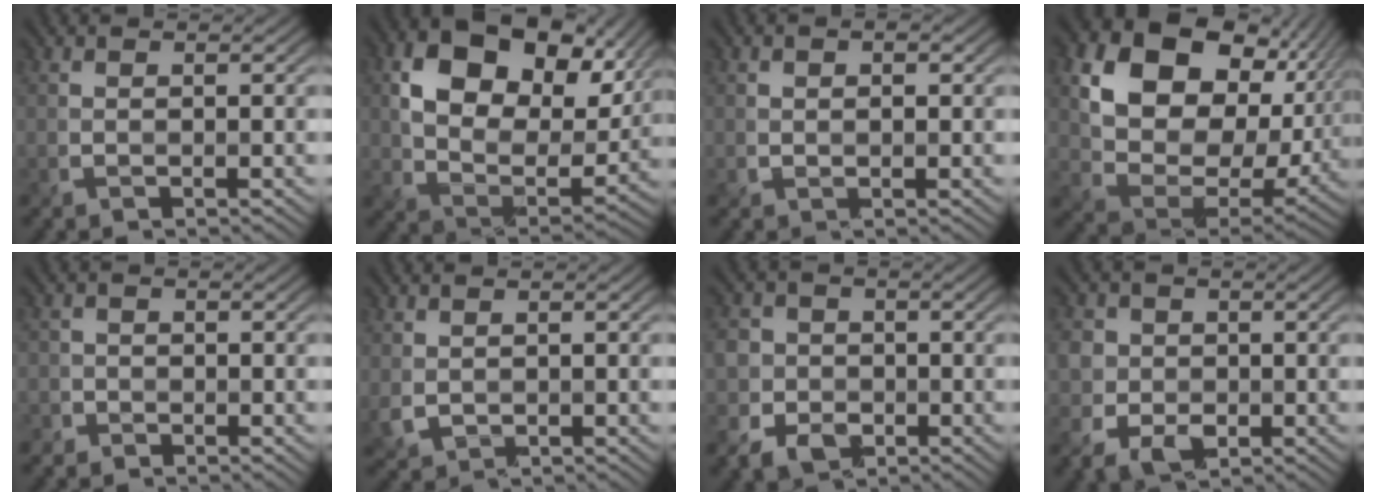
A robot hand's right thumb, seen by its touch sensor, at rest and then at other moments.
{"total": 14.4, "force": [6.2, 9.3, 9.1], "torque": [-0.170, -0.007, 0.111]}
{"total": 1.5, "force": [0.5, 0.9, 1.0], "torque": [-0.014, -0.001, 0.010]}
{"total": 18.1, "force": [5.8, 12.9, 11.3], "torque": [-0.237, 0.001, 0.140]}
{"total": 2.1, "force": [-1.1, 1.7, -0.4], "torque": [0.021, 0.004, -0.034]}
{"total": 1.5, "force": [0.6, 1.2, 0.7], "torque": [-0.024, -0.006, 0.014]}
{"total": 7.1, "force": [-2.1, 6.5, 1.8], "torque": [-0.051, -0.009, -0.072]}
{"total": 5.6, "force": [-0.8, 5.1, 2.3], "torque": [-0.053, -0.002, -0.039]}